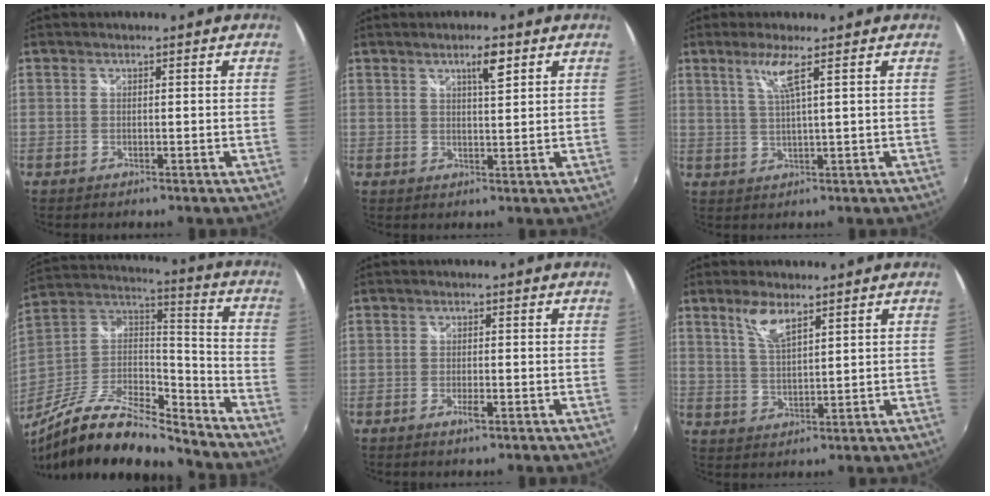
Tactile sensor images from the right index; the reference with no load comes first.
{"total": 3.9, "force": [2.2, 0.8, 3.1], "torque": [-0.048, 0.005, 0.036]}
{"total": 4.3, "force": [2.2, -0.6, 3.6], "torque": [-0.071, -0.004, 0.045]}
{"total": 22.9, "force": [-17.3, 6.7, 13.5], "torque": [-0.259, -0.017, -0.306]}
{"total": 1.9, "force": [-0.9, 0.4, 1.6], "torque": [-0.032, -0.004, -0.015]}
{"total": 5.5, "force": [3.6, 1.5, 3.9], "torque": [-0.077, -0.001, 0.073]}